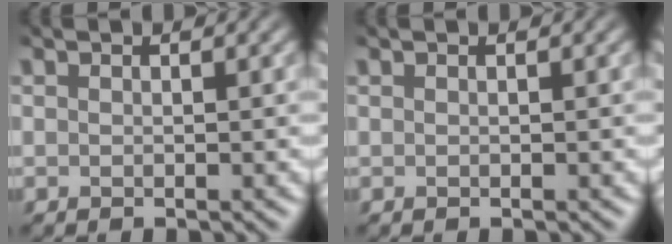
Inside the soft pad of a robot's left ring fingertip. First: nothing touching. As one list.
[{"total": 0.0}]